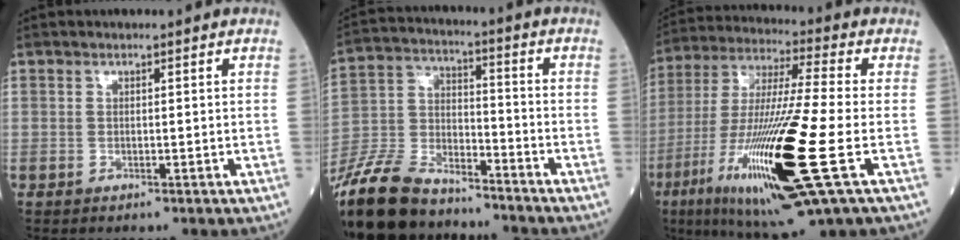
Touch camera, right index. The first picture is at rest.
{"total": 17.4, "force": [-15.0, 5.4, 7.2], "torque": [-0.163, -0.007, -0.276]}
{"total": 22.8, "force": [-7.6, 1.0, 21.5], "torque": [-0.438, -0.047, -0.138]}